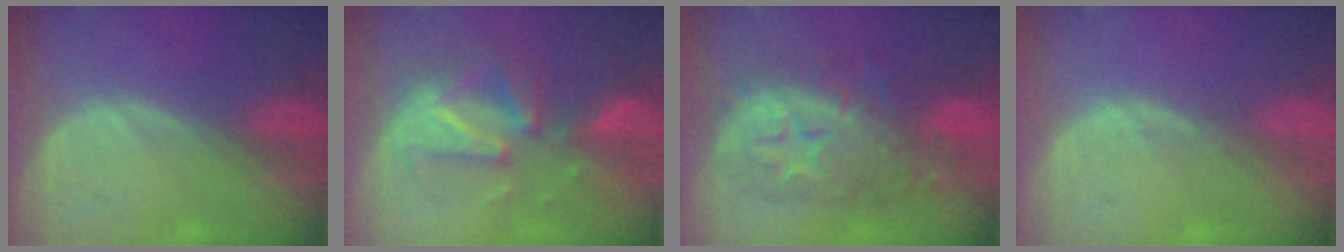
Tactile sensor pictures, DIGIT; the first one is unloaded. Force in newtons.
{"total": 10.0, "press": 8.7, "slide": 4.8}
{"total": 10.3, "press": 10.2, "slide": 0.7}
{"total": 0.6, "press": 0.6, "slide": 0.1}